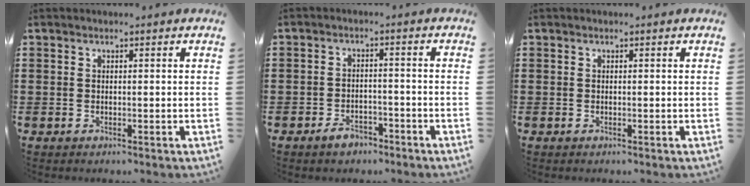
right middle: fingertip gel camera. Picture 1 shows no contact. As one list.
[{"total": 2.8, "force": [-2.4, 1.2, 0.9], "torque": [-0.019, 0.005, -0.048]}, {"total": 0.0}]